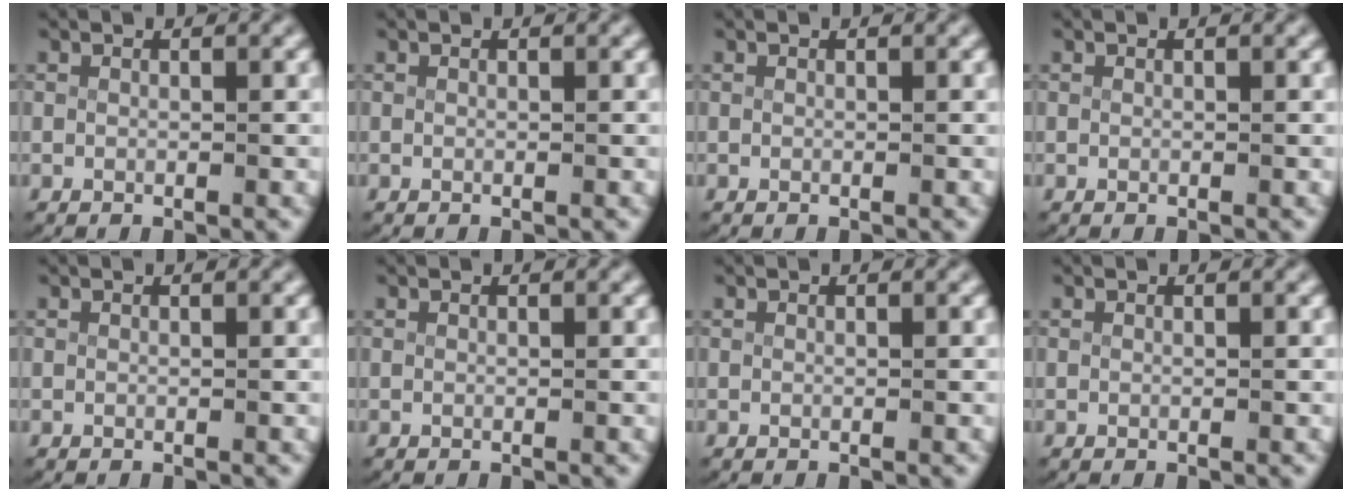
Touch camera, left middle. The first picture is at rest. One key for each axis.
{"total": 0.0}
{"total": 0.0}
{"total": 0.0}
{"total": 0.0}
{"total": 0.0}
{"total": 0.0}
{"total": 0.0}